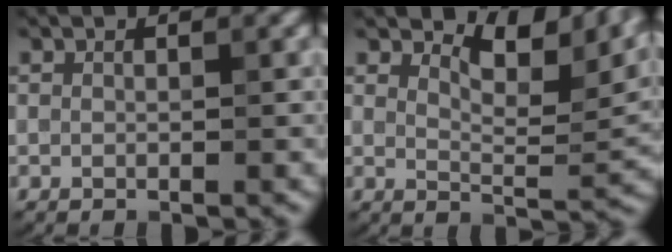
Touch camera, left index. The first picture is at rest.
{"total": 7.7, "force": [5.1, 2.8, 5.0], "torque": [-0.072, 0.002, 0.085]}